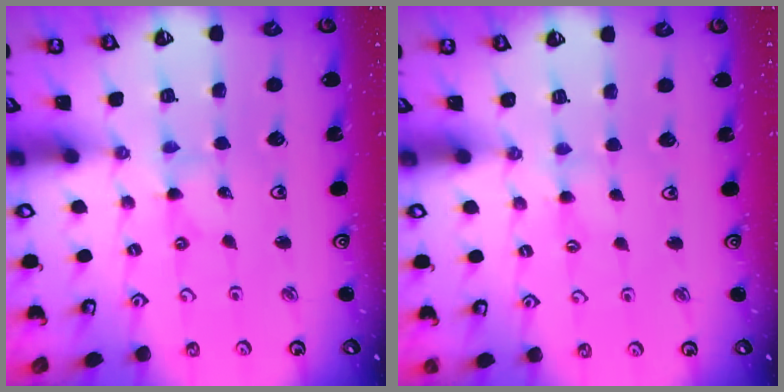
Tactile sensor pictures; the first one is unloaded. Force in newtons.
{"total": 2.0, "press": 2.0, "slide": 0.3}